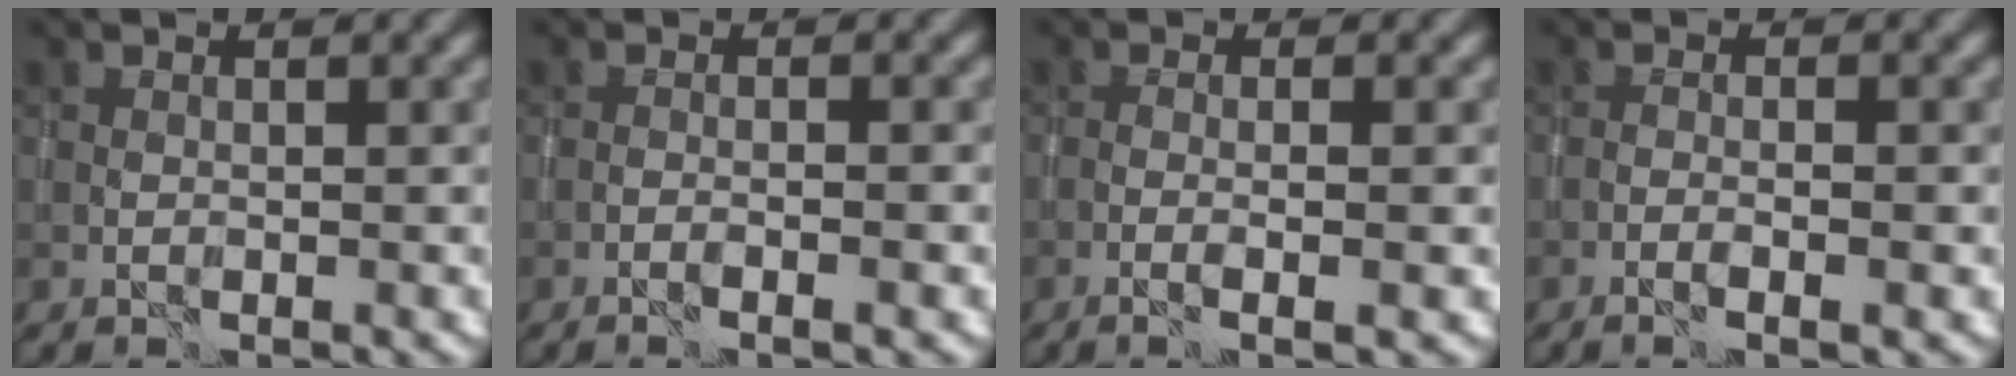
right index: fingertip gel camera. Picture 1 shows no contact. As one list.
[{"total": 1.9, "force": [-1.1, 0.0, 1.6], "torque": [-0.030, 0.013, -0.021]}, {"total": 2.9, "force": [-0.9, 0.4, 2.7], "torque": [-0.042, 0.003, -0.023]}, {"total": 2.3, "force": [-1.1, 0.1, 2.0], "torque": [-0.038, 0.008, -0.023]}]